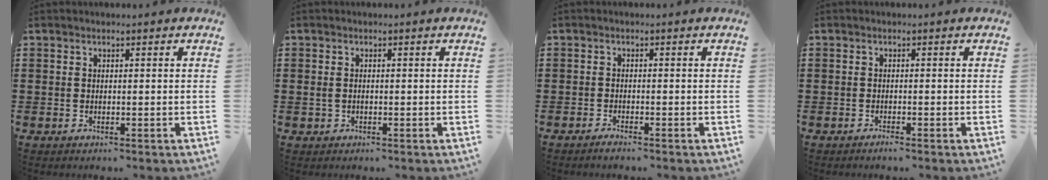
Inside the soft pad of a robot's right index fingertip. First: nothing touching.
{"total": 1.0, "force": [-0.1, 0.8, 0.6], "torque": [-0.015, 0.006, -0.003]}
{"total": 1.0, "force": [-1.0, 0.0, 0.3], "torque": [-0.009, -0.004, -0.018]}
{"total": 0.9, "force": [-0.8, 0.0, 0.3], "torque": [-0.009, -0.004, -0.016]}